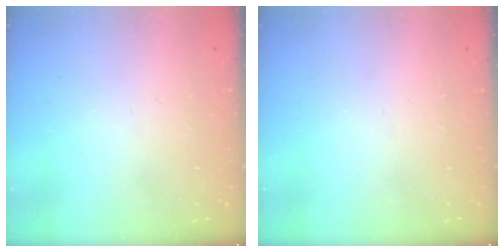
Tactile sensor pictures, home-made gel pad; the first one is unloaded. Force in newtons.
{"total": 0.0}